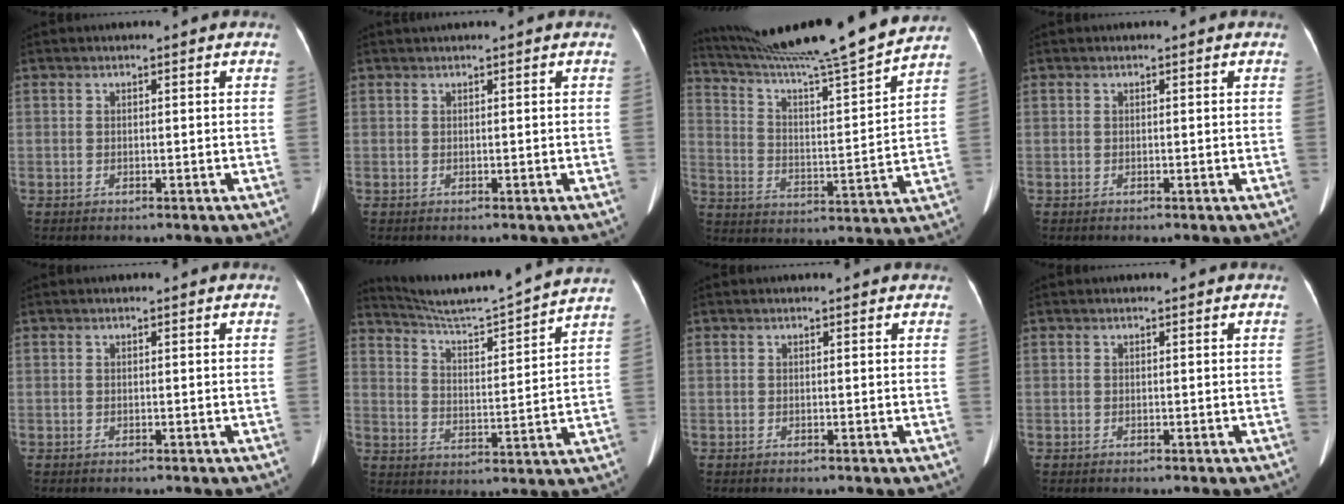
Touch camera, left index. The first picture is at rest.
{"total": 1.1, "force": [0.9, -0.3, 0.6], "torque": [-0.013, 0.014, 0.025]}
{"total": 22.1, "force": [19.8, -1.8, 9.7], "torque": [-0.170, -0.030, 0.301]}
{"total": 0.0}
{"total": 0.0}
{"total": 16.8, "force": [15.7, -1.8, 5.8], "torque": [-0.108, -0.029, 0.224]}
{"total": 2.6, "force": [2.5, 0.5, 0.8], "torque": [-0.014, 0.019, 0.021]}
{"total": 0.6, "force": [0.6, 0.0, 0.2], "torque": [-0.006, 0.012, 0.008]}